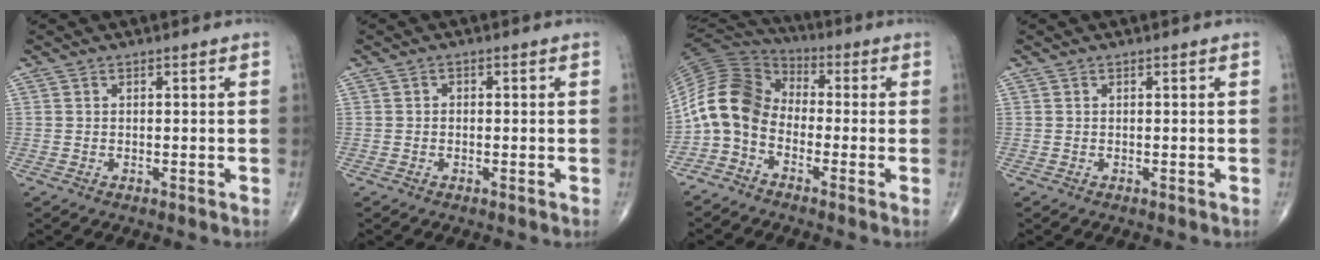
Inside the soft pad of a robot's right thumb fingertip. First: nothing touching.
{"total": 0.6, "force": [-0.1, 0.5, 0.3], "torque": [0.004, 0.003, -0.007]}
{"total": 11.4, "force": [-3.0, 8.2, 7.3], "torque": [-0.142, 0.058, -0.078]}
{"total": 0.0}